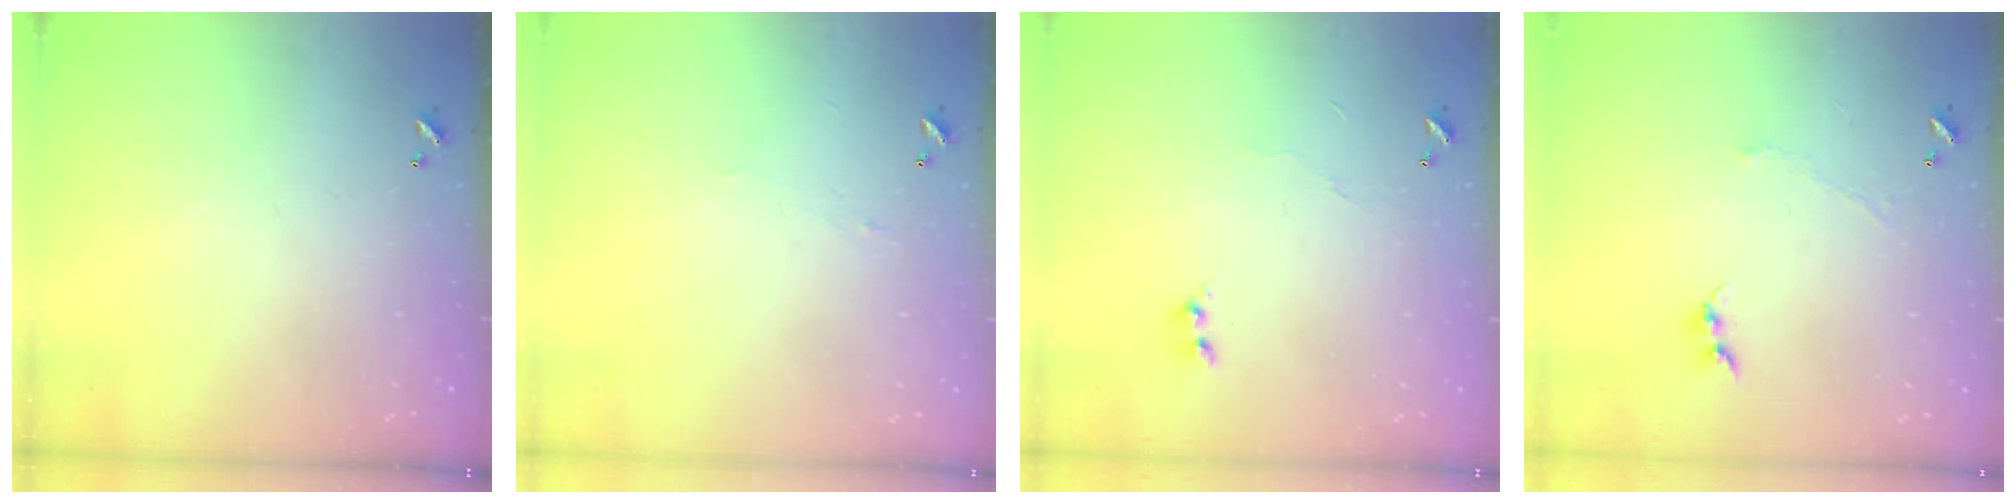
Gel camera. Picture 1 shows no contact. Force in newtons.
{"total": 1.0, "press": 0.9, "slide": 0.4}
{"total": 5.9, "press": 5.8, "slide": 0.6}
{"total": 0.0}